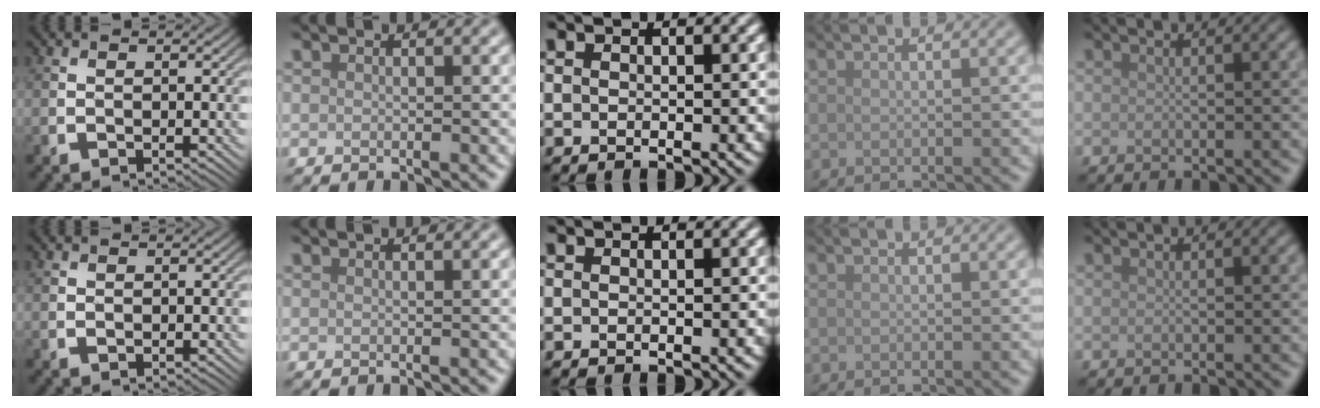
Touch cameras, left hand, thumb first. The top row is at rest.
{"index": {"total": 0.6, "force": [0.3, 0.2, 0.4], "torque": [0.000, 0.003, 0.004]}}